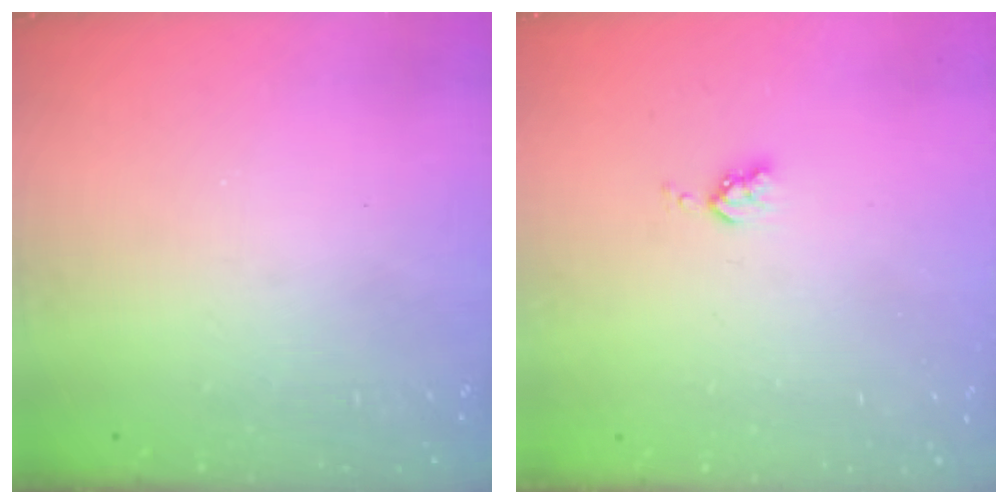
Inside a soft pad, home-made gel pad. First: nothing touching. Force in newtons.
{"total": 4.0, "press": 4.0, "slide": 0.5}